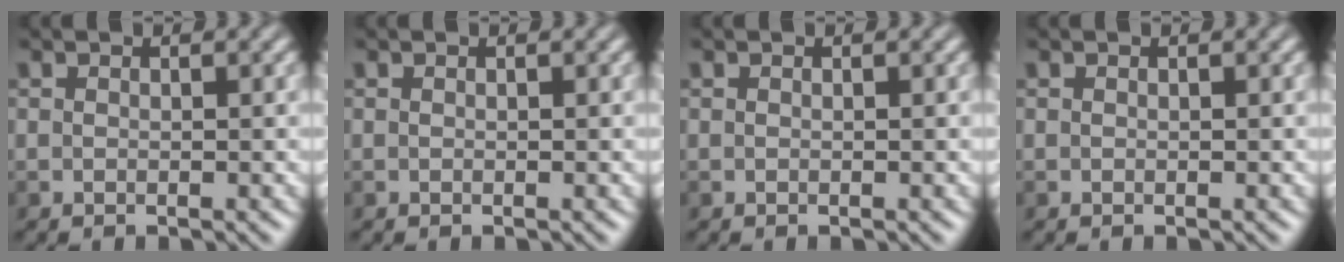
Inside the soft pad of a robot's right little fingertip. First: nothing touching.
{"total": 0.0}
{"total": 0.0}
{"total": 0.0}